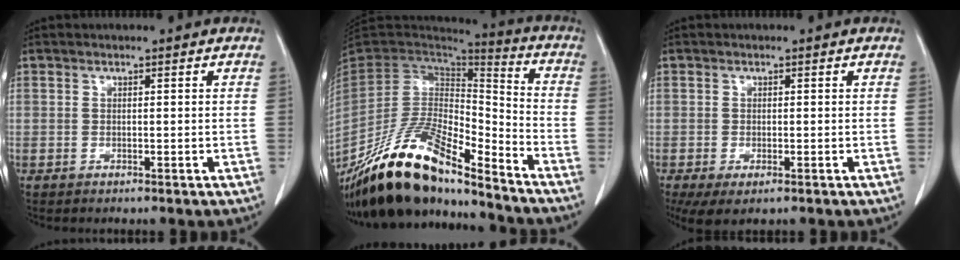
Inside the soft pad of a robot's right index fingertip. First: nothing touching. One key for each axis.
{"total": 21.8, "fx": -17.6, "fy": 4.5, "fz": 12.0, "tx": -0.238, "ty": -0.010, "tz": -0.325}
{"total": 4.8, "fx": -2.8, "fy": 1.9, "fz": 3.5, "tx": -0.056, "ty": -0.014, "tz": -0.042}